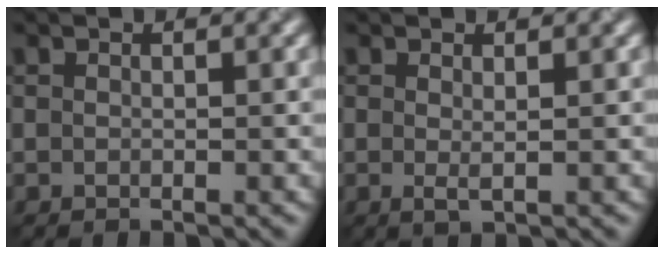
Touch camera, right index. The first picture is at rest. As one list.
[{"total": 0.9, "force": [0.2, 0.2, 0.9], "torque": [-0.017, -0.005, 0.003]}]